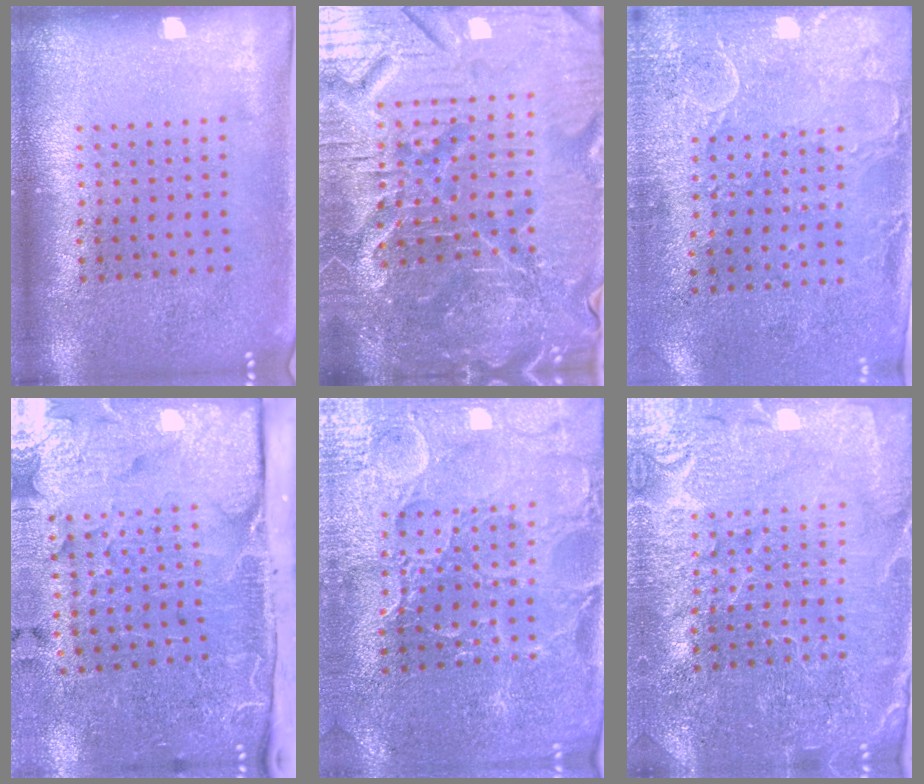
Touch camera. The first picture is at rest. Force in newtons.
{"total": 7.2, "press": 6.5, "slide": 3.2}
{"total": 3.0, "press": 2.3, "slide": 1.9}
{"total": 5.2, "press": 4.0, "slide": 3.3}
{"total": 3.3, "press": 3.2, "slide": 0.5}
{"total": 4.1, "press": 4.0, "slide": 1.2}